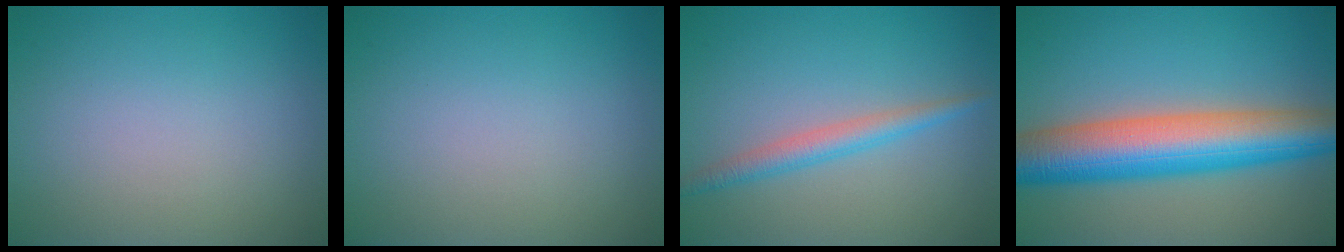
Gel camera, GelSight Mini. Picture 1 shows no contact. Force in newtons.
{"total": 0.0}
{"total": 2.5, "press": 2.5, "slide": 0.1}
{"total": 10.5, "press": 10.5, "slide": 0.1}